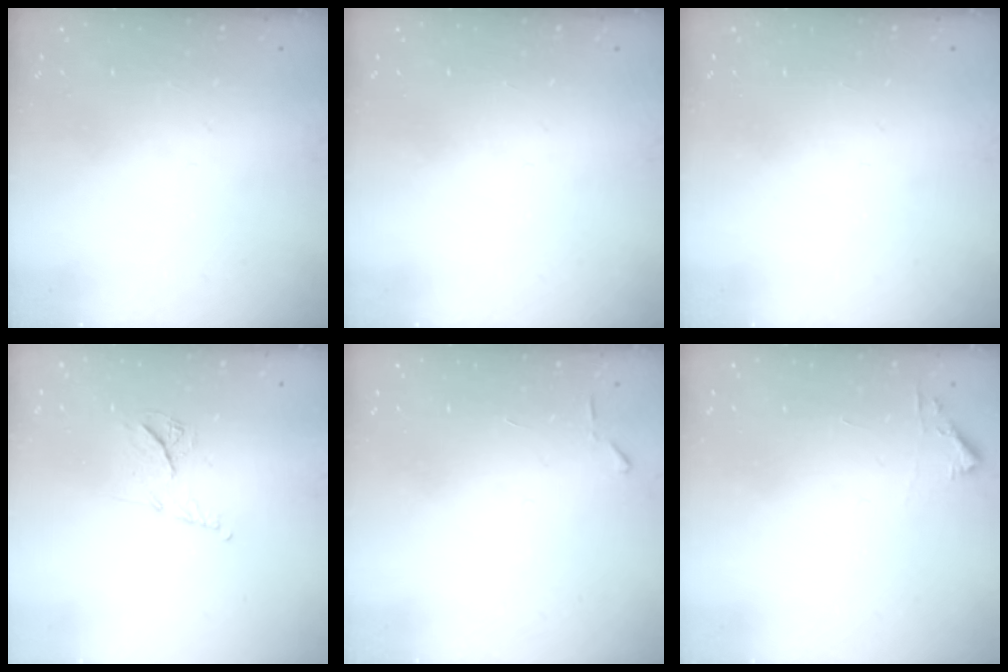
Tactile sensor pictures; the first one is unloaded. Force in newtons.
{"total": 0.0}
{"total": 0.0}
{"total": 7.9, "press": 7.9, "slide": 0.3}
{"total": 4.1, "press": 4.0, "slide": 0.5}
{"total": 3.3, "press": 3.3, "slide": 0.4}